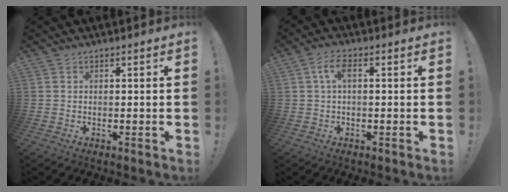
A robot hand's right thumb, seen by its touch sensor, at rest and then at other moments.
{"total": 4.8, "force": [1.2, 1.7, 4.3], "torque": [-0.091, 0.007, 0.019]}